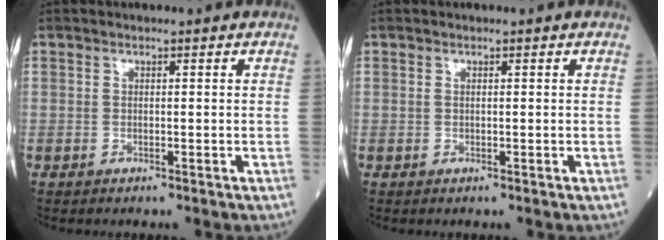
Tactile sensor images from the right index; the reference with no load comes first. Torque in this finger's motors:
{"motor_torque": [0.03, 0.00, -0.04, -0.01]}